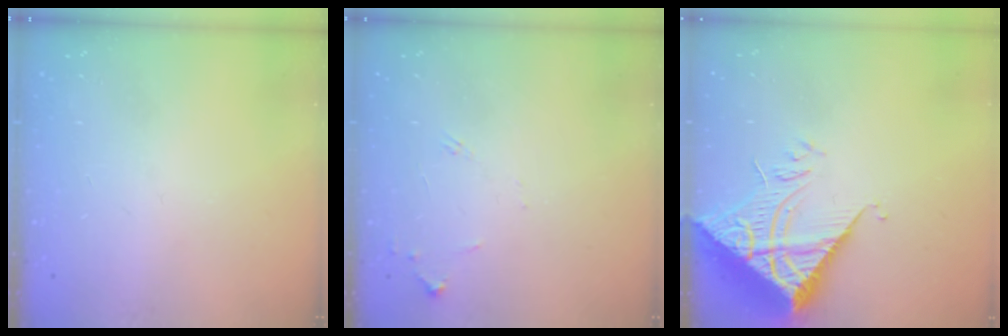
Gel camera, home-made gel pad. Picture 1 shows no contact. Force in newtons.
{"total": 6.3, "press": 6.3, "slide": 0.8}
{"total": 10.7, "press": 10.6, "slide": 1.0}